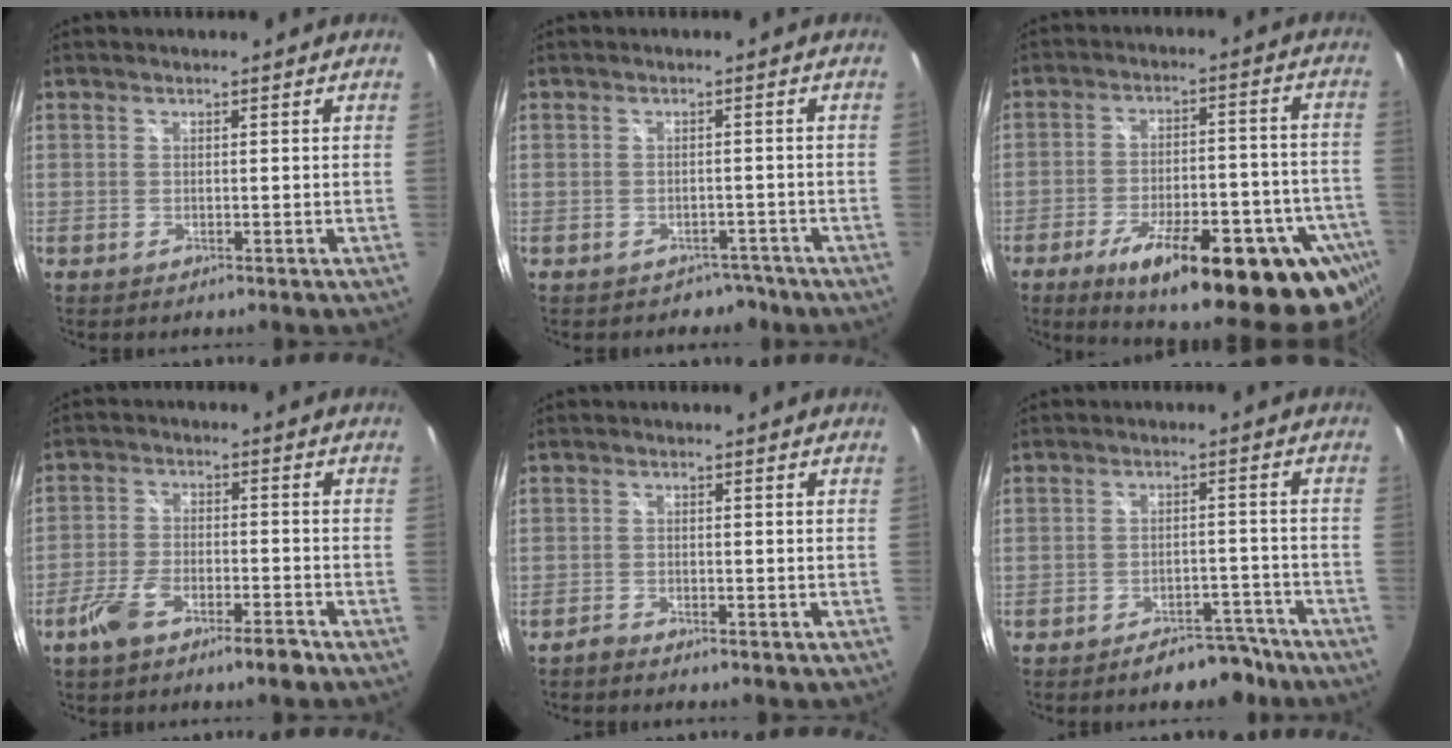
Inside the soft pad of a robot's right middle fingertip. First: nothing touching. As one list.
[{"total": 3.7, "force": [-2.7, 2.5, 0.3], "torque": [-0.001, 0.011, -0.030]}, {"total": 27.5, "force": [-18.2, 8.2, 18.9], "torque": [-0.248, -0.016, -0.244]}, {"total": 7.7, "force": [-5.4, 2.3, 5.0], "torque": [-0.114, -0.002, -0.097]}, {"total": 2.2, "force": [-1.9, 0.8, 0.7], "torque": [-0.022, -0.002, -0.032]}, {"total": 7.8, "force": [-6.5, 3.3, 2.8], "torque": [-0.046, 0.019, -0.076]}]